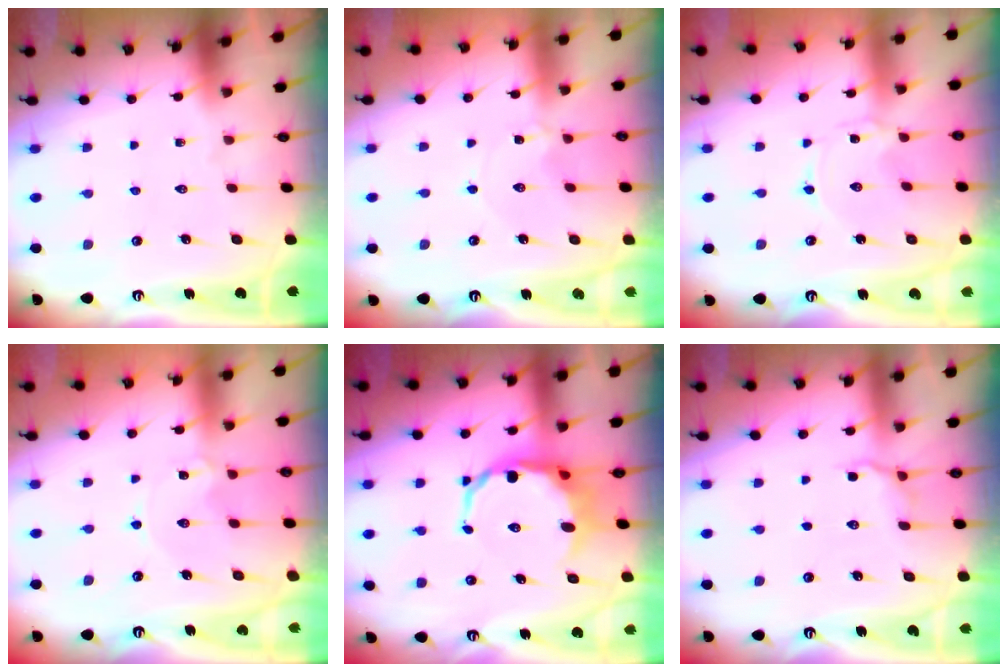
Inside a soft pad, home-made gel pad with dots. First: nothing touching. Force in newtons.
{"total": 0.9, "press": 0.9, "slide": 0.2}
{"total": 0.0}
{"total": 0.7, "press": 0.7, "slide": 0.2}
{"total": 9.7, "press": 9.3, "slide": 2.8}
{"total": 4.9, "press": 4.6, "slide": 1.4}